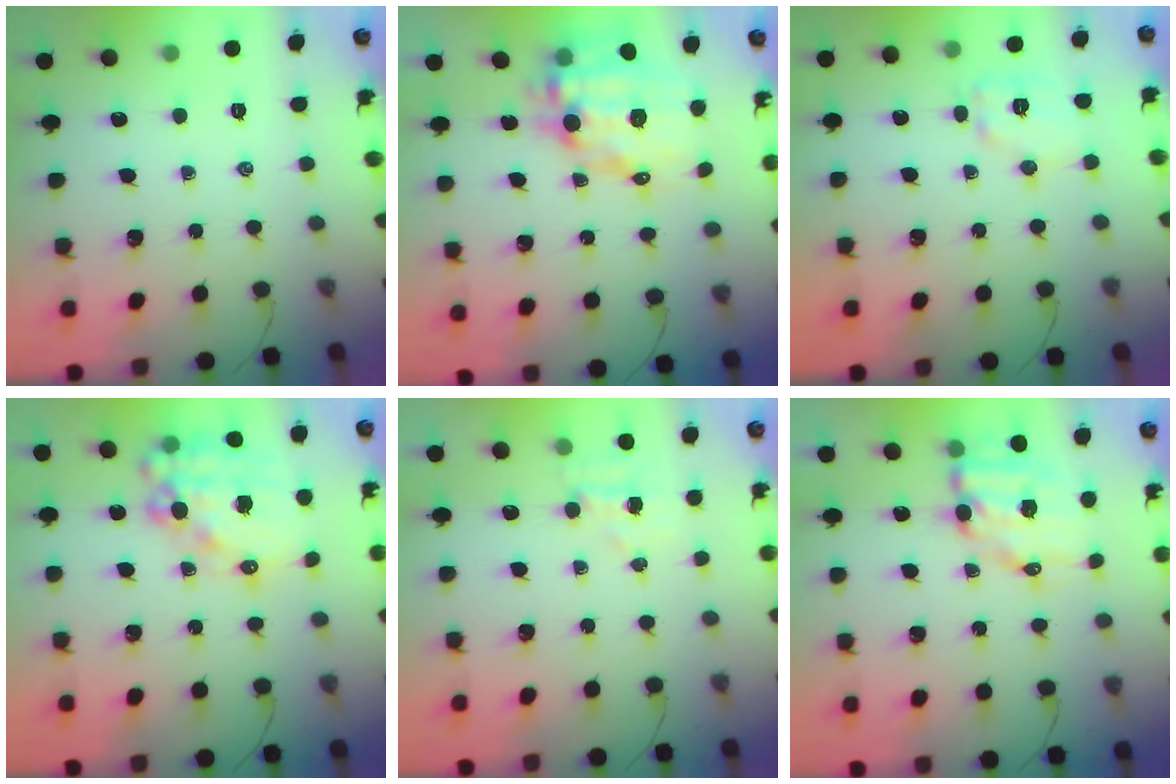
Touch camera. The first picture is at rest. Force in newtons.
{"total": 12.7, "press": 12.4, "slide": 2.9}
{"total": 8.4, "press": 8.4, "slide": 0.7}
{"total": 18.0, "press": 17.5, "slide": 3.8}
{"total": 3.7, "press": 3.6, "slide": 1.0}
{"total": 8.6, "press": 8.4, "slide": 1.9}